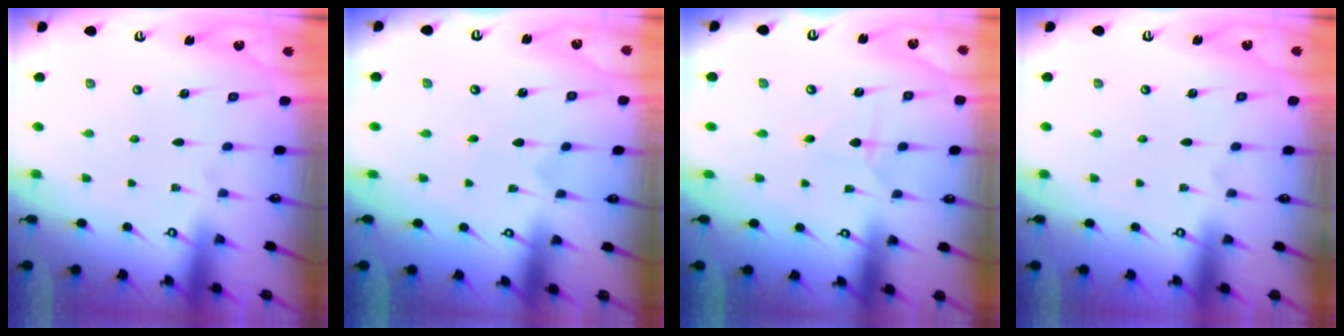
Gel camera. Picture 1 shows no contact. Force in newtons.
{"total": 0.7, "press": 0.7, "slide": 0.0}
{"total": 1.6, "press": 1.6, "slide": 0.2}
{"total": 0.9, "press": 0.9, "slide": 0.2}